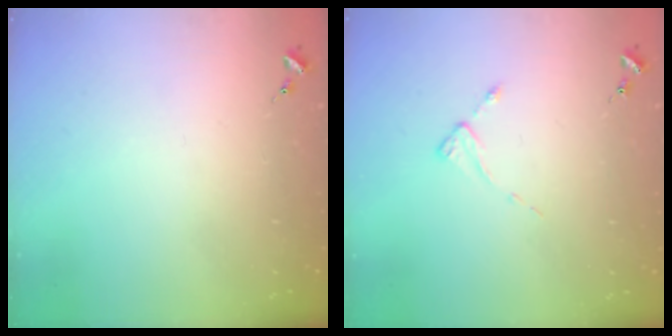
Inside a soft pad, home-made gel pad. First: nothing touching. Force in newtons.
{"total": 2.0, "press": 2.0, "slide": 0.3}